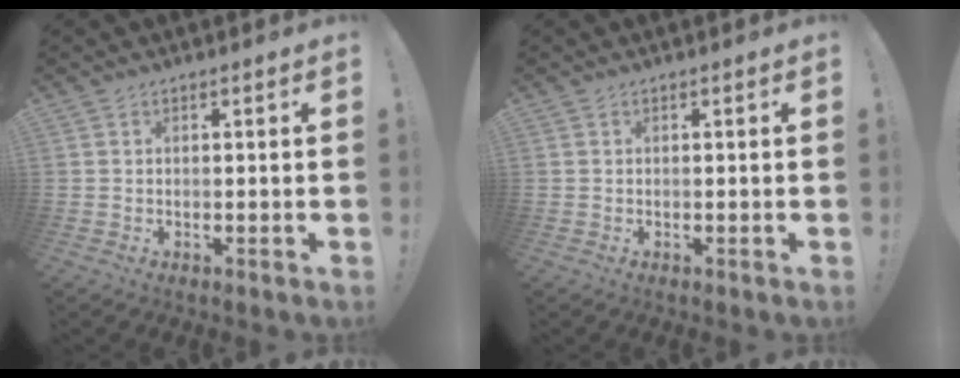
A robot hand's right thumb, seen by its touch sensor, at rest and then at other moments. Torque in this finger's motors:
{"motor_torque": [-0.03, 0.03, 0.00, 0.00, 0.00]}